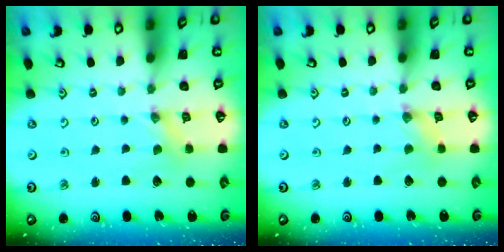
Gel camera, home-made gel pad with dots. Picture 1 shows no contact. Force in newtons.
{"total": 1.1, "press": 1.1, "slide": 0.1}